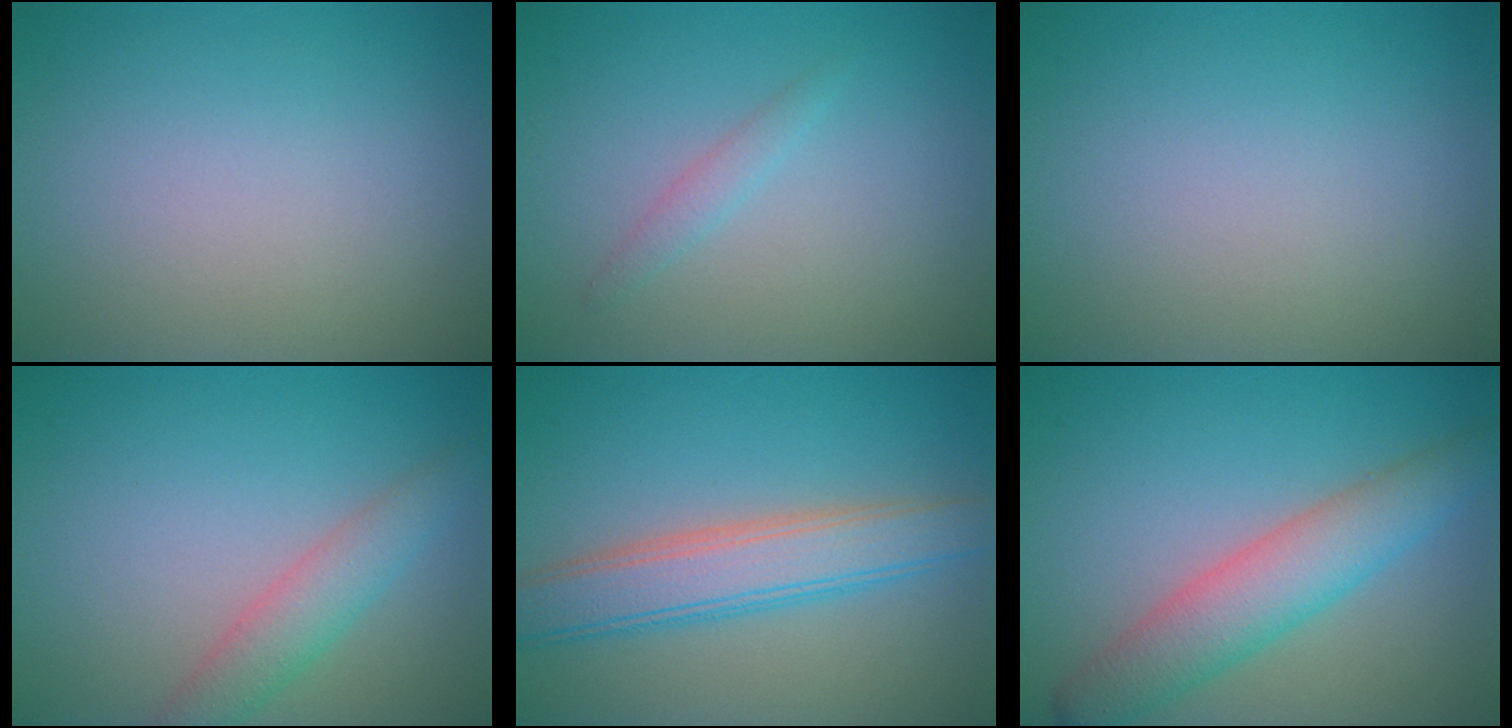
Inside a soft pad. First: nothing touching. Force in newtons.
{"total": 1.1, "press": 1.1, "slide": 0.1}
{"total": 0.0}
{"total": 2.9, "press": 2.9, "slide": 0.1}
{"total": 5.1, "press": 5.1, "slide": 0.3}
{"total": 5.2, "press": 5.2, "slide": 0.1}